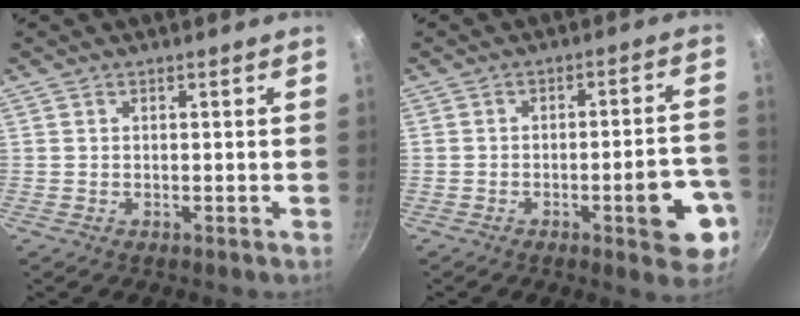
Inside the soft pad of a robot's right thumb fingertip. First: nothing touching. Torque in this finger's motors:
{"motor_torque": [1.60, 1.14, 1.40, -0.72, 0.34]}